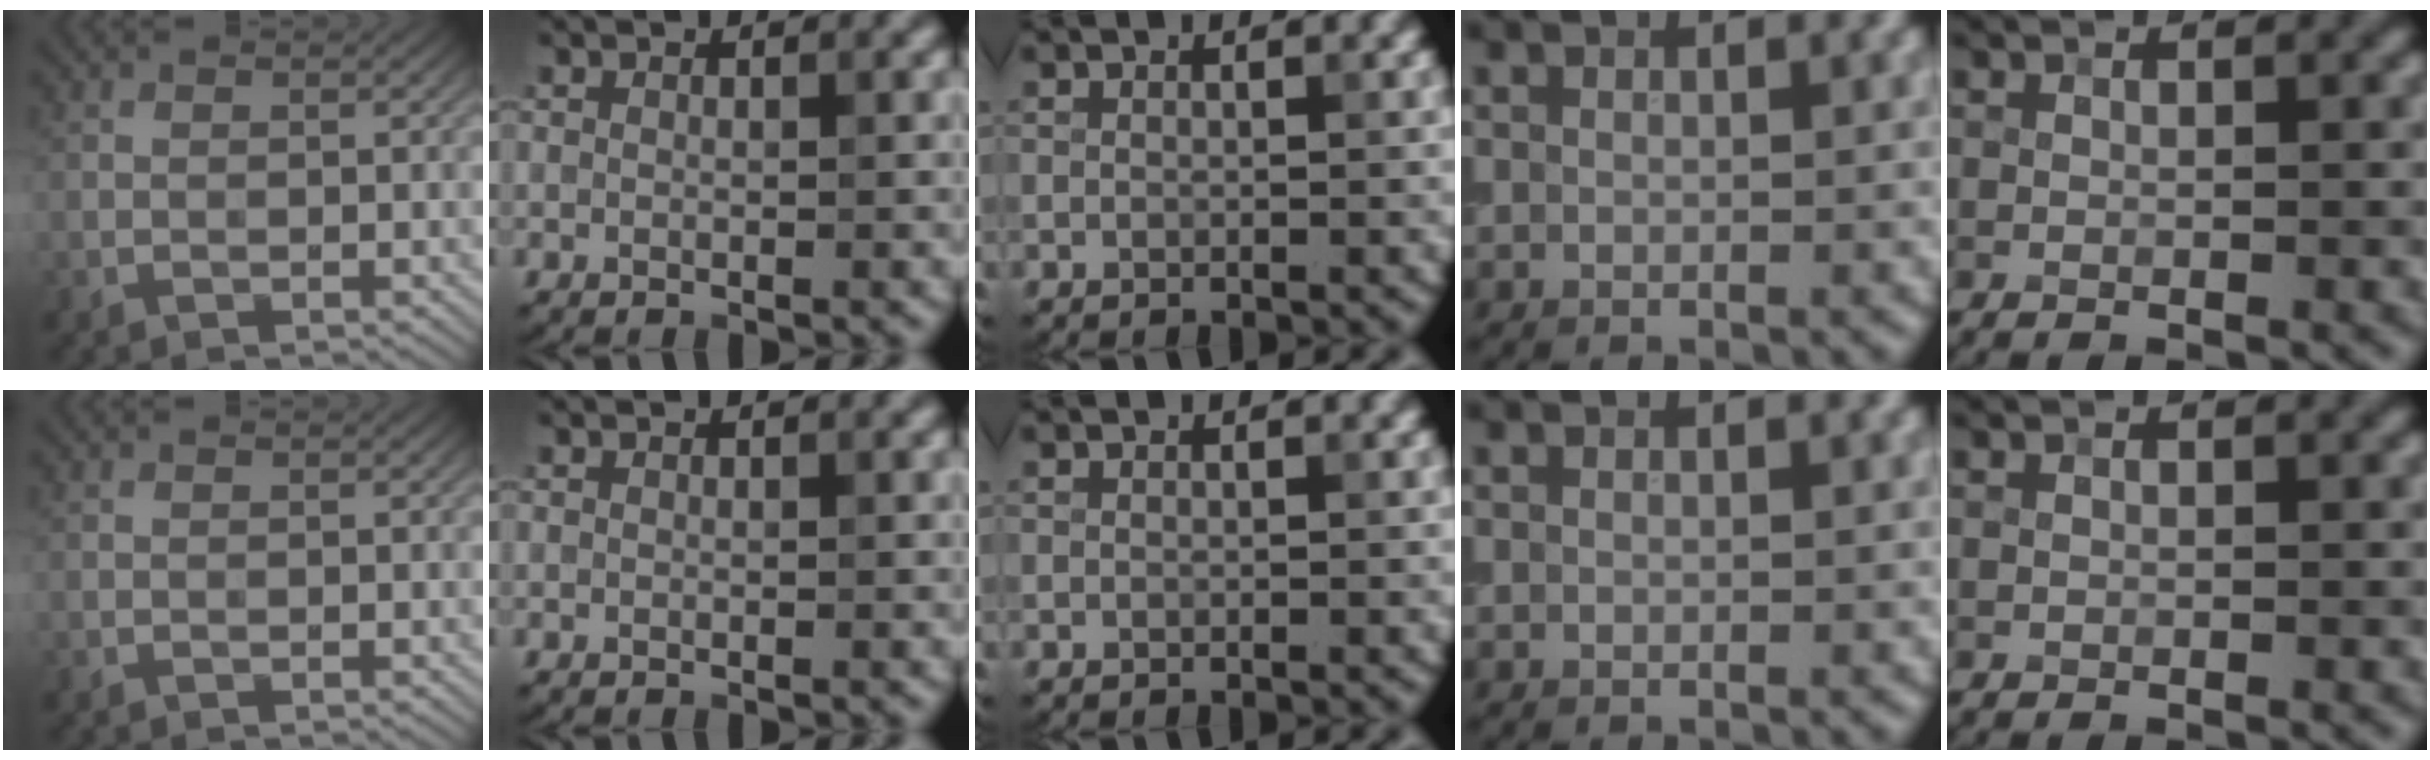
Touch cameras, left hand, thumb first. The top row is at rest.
{}